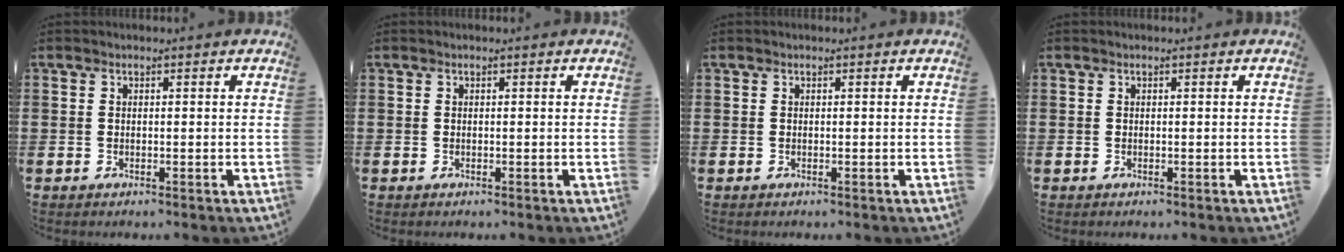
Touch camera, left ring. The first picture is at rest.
{"total": 0.0}
{"total": 0.0}
{"total": 0.0}